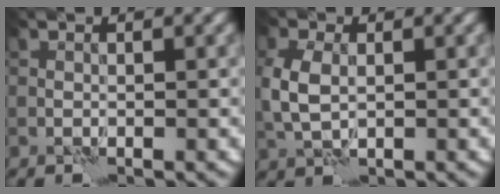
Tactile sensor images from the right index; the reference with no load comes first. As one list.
[{"total": 3.7, "force": [0.2, 2.5, 2.8], "torque": [-0.079, -0.001, 0.002]}]